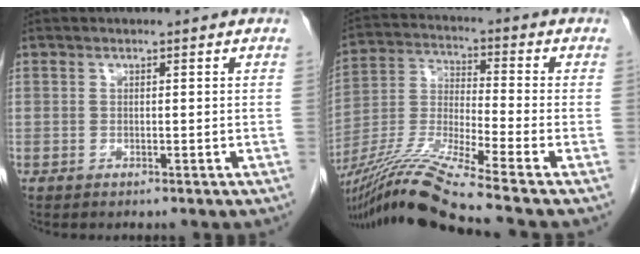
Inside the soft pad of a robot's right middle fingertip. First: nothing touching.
{"total": 13.9, "force": [-11.3, -3.1, 7.5], "torque": [-0.152, -0.026, -0.213]}